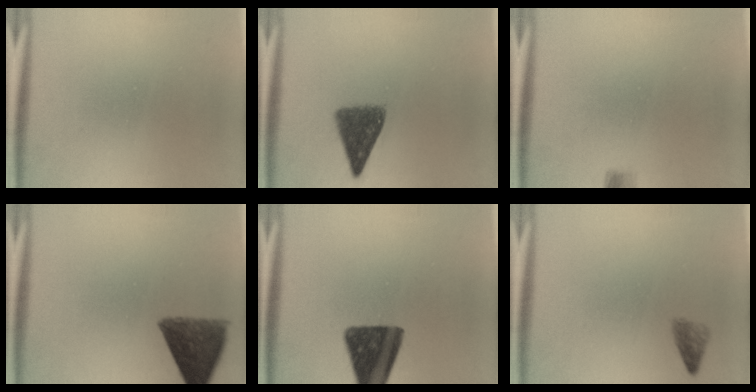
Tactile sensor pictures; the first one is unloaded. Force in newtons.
{"total": 6.8}
{"total": 1.6}
{"total": 10.0}
{"total": 13.5}
{"total": 1.7}